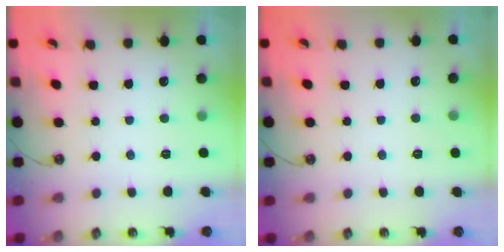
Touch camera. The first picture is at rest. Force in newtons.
{"total": 0.0}